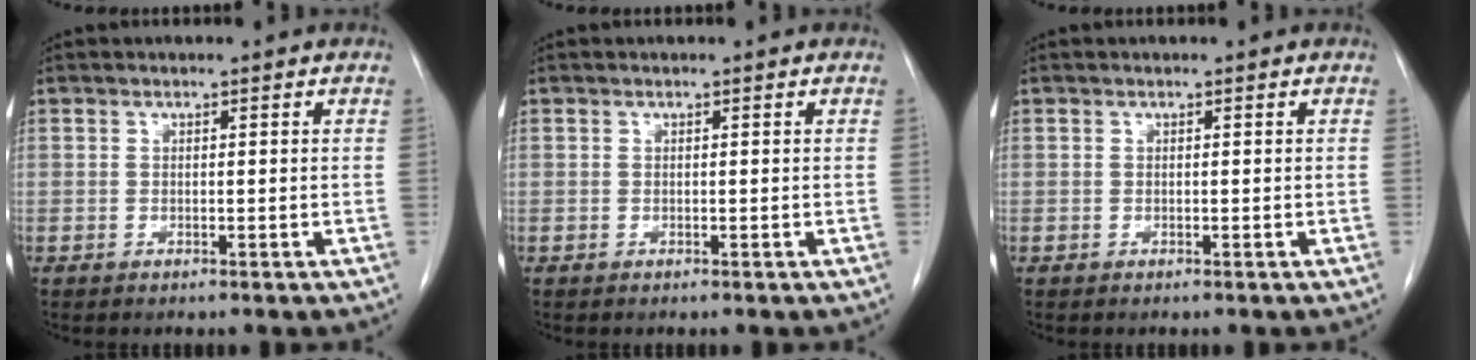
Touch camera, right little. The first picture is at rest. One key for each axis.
{"total": 0.0}
{"total": 0.0}